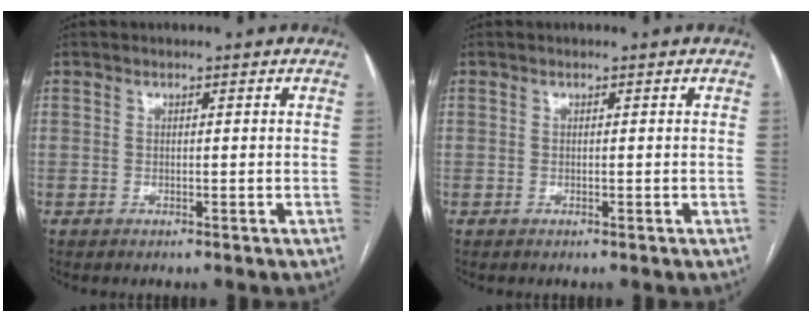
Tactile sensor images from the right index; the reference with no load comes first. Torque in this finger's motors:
{"motor_torque": [0.02, 0.02, -0.02, 0.00]}